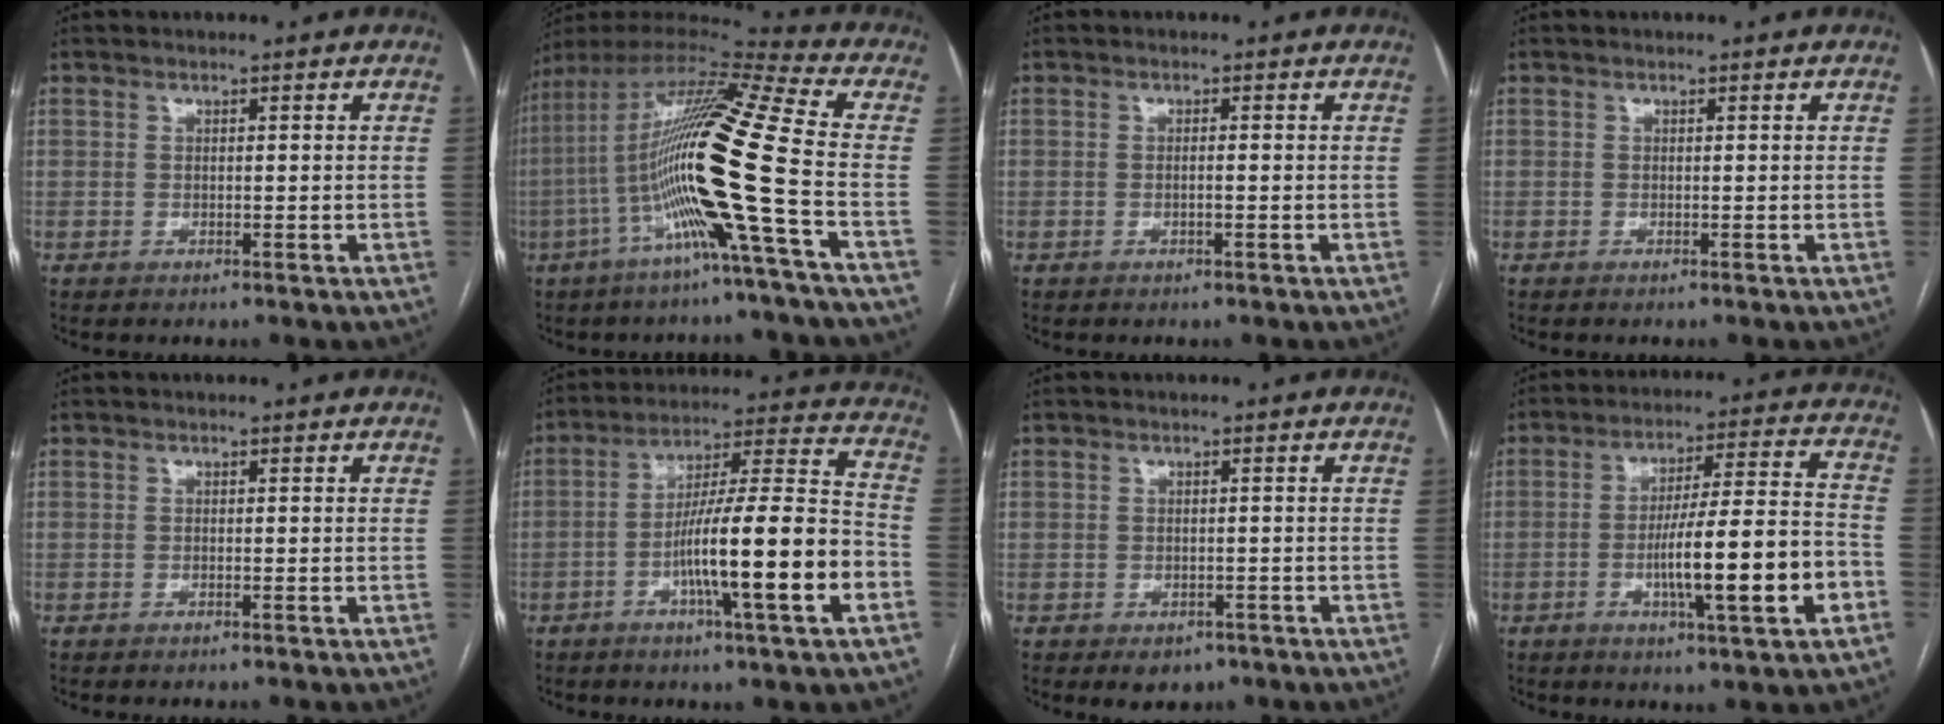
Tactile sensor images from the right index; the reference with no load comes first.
{"total": 20.8, "force": [-5.0, -1.2, 20.1], "torque": [-0.397, -0.008, -0.111]}
{"total": 0.7, "force": [-0.2, 0.0, 0.7], "torque": [-0.014, 0.001, -0.002]}
{"total": 0.0}
{"total": 0.0}
{"total": 17.4, "force": [-5.7, 0.3, 16.5], "torque": [-0.272, 0.004, -0.094]}
{"total": 2.9, "force": [-1.7, 2.1, 1.1], "torque": [-0.005, 0.002, -0.013]}
{"total": 14.9, "force": [-4.6, 0.8, 14.1], "torque": [-0.231, 0.005, -0.069]}